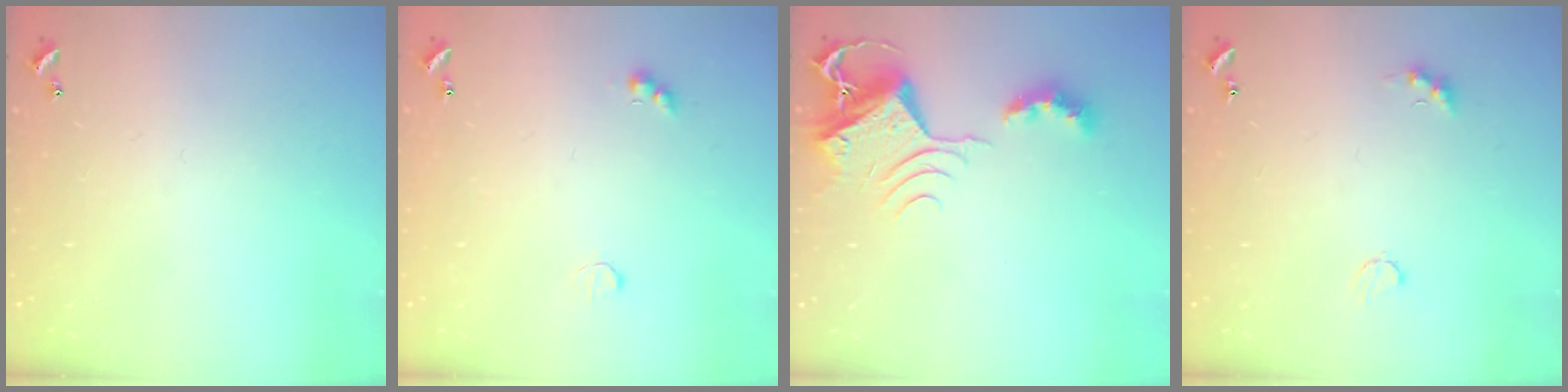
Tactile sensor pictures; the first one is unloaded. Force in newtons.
{"total": 2.6, "press": 2.4, "slide": 0.8}
{"total": 8.1, "press": 8.1, "slide": 0.6}
{"total": 3.5, "press": 3.4, "slide": 0.8}